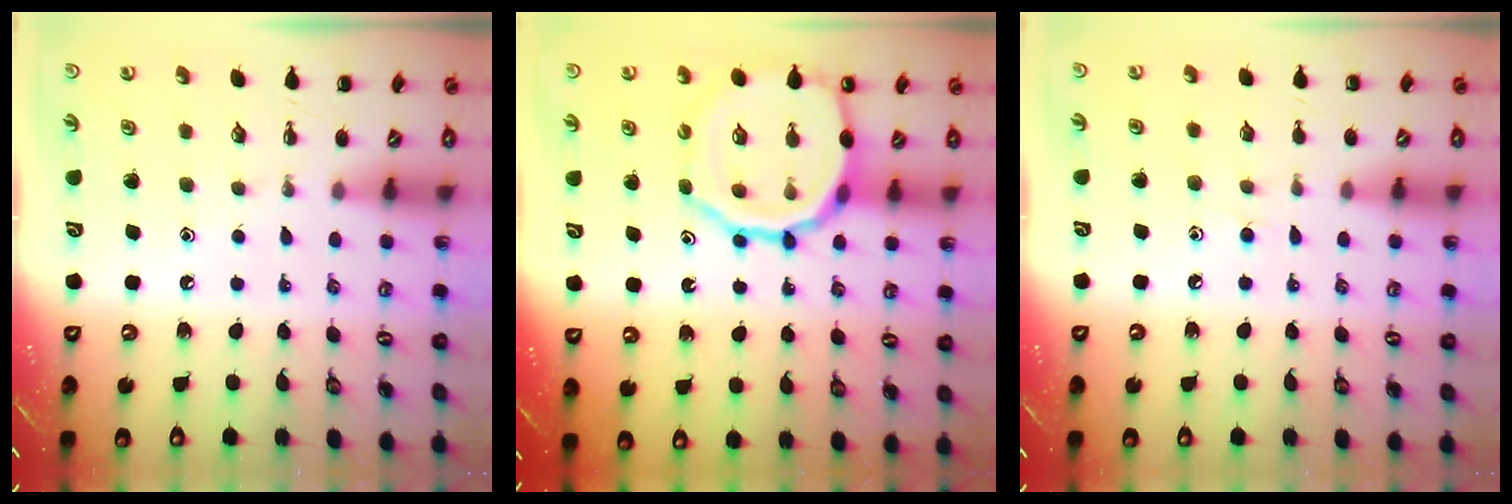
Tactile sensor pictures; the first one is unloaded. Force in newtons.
{"total": 16.7, "press": 16.6, "slide": 2.0}
{"total": 4.5, "press": 4.3, "slide": 1.5}